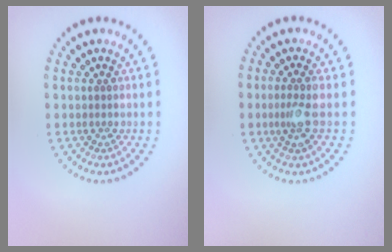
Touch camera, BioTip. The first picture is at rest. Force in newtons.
{"total": 2.0, "press": 1.6, "slide": 1.1}